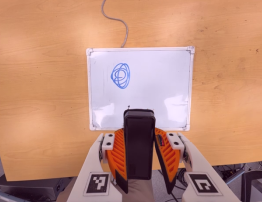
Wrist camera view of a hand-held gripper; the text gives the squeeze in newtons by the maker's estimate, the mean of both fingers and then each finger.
{"total": 6.8, "left": 5.0, "right": 8.7}